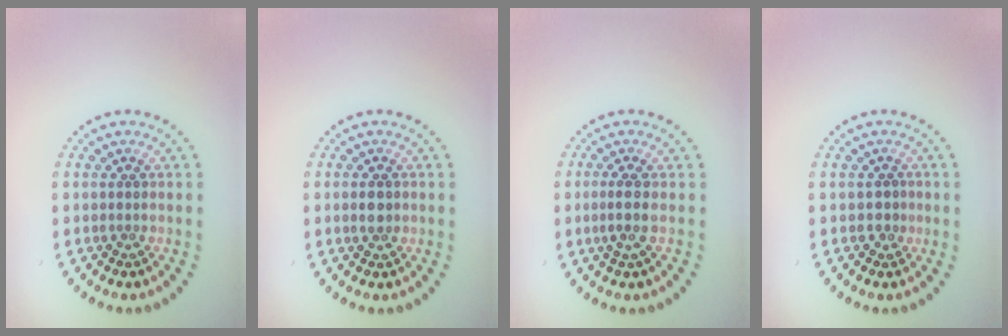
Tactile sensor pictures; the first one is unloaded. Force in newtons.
{"total": 1.1, "press": 1.1, "slide": 0.2}
{"total": 1.8, "press": 1.3, "slide": 1.3}
{"total": 0.9, "press": 0.8, "slide": 0.5}